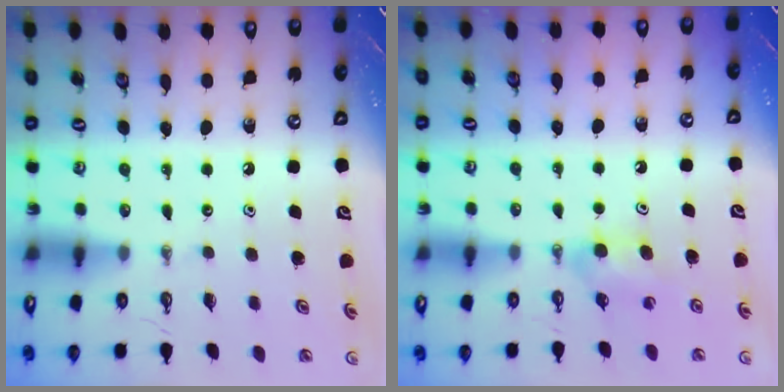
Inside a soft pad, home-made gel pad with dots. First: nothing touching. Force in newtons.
{"total": 4.8, "press": 4.8, "slide": 0.5}